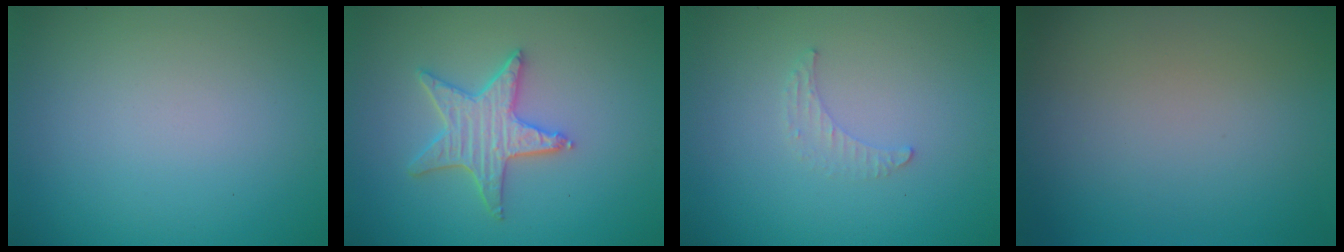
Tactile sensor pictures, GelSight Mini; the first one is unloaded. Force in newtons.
{"total": 3.9, "press": 3.6, "slide": 1.6}
{"total": 1.1, "press": 1.1, "slide": 0.3}
{"total": 0.0}